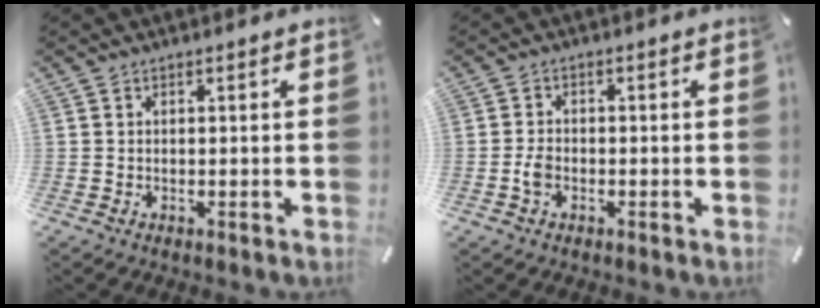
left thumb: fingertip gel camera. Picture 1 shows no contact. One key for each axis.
{"total": 2.6, "fx": -1.0, "fy": 1.7, "fz": 1.7, "tx": -0.044, "ty": 0.001, "tz": -0.022}